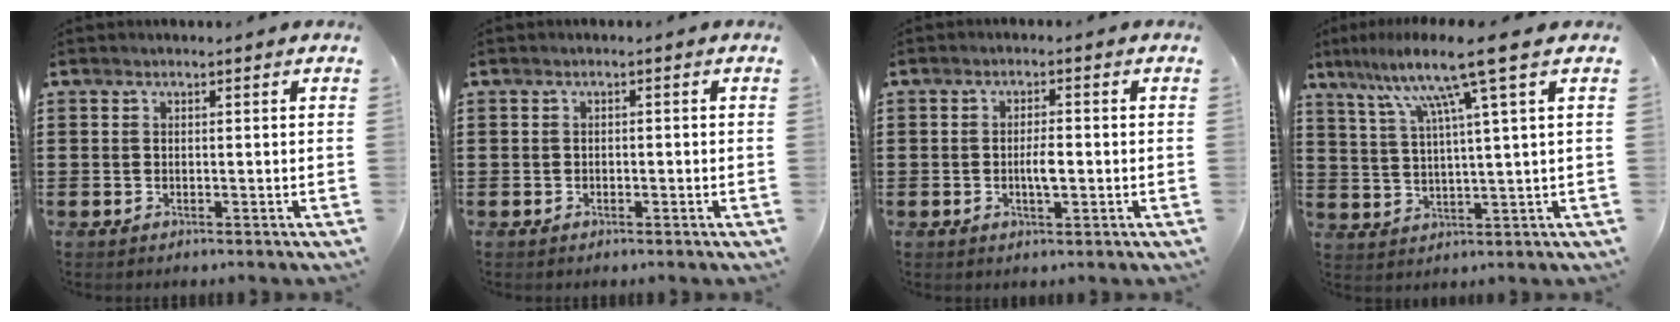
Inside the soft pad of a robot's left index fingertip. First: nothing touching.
{"total": 0.6, "force": [-0.5, 0.3, 0.2], "torque": [-0.007, -0.002, -0.010]}
{"total": 3.1, "force": [-0.4, 0.9, 2.9], "torque": [-0.054, 0.002, -0.009]}
{"total": 10.5, "force": [6.1, -0.8, 8.5], "torque": [-0.181, -0.015, 0.095]}